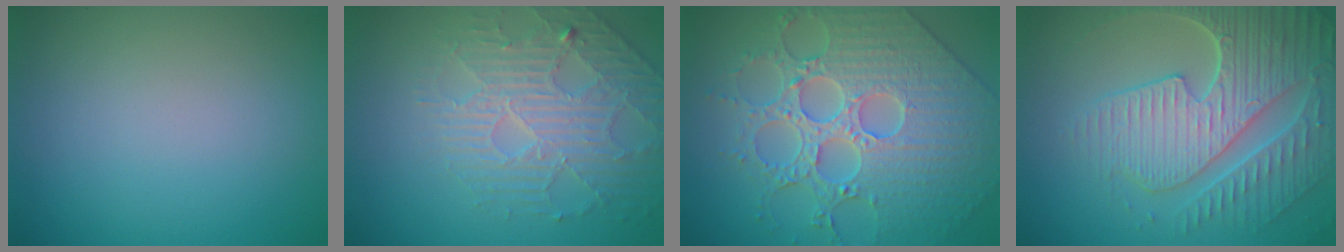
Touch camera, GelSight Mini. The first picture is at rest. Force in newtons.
{"total": 4.2, "press": 3.9, "slide": 1.5}
{"total": 7.1, "press": 6.3, "slide": 3.3}
{"total": 8.4, "press": 6.1, "slide": 5.8}